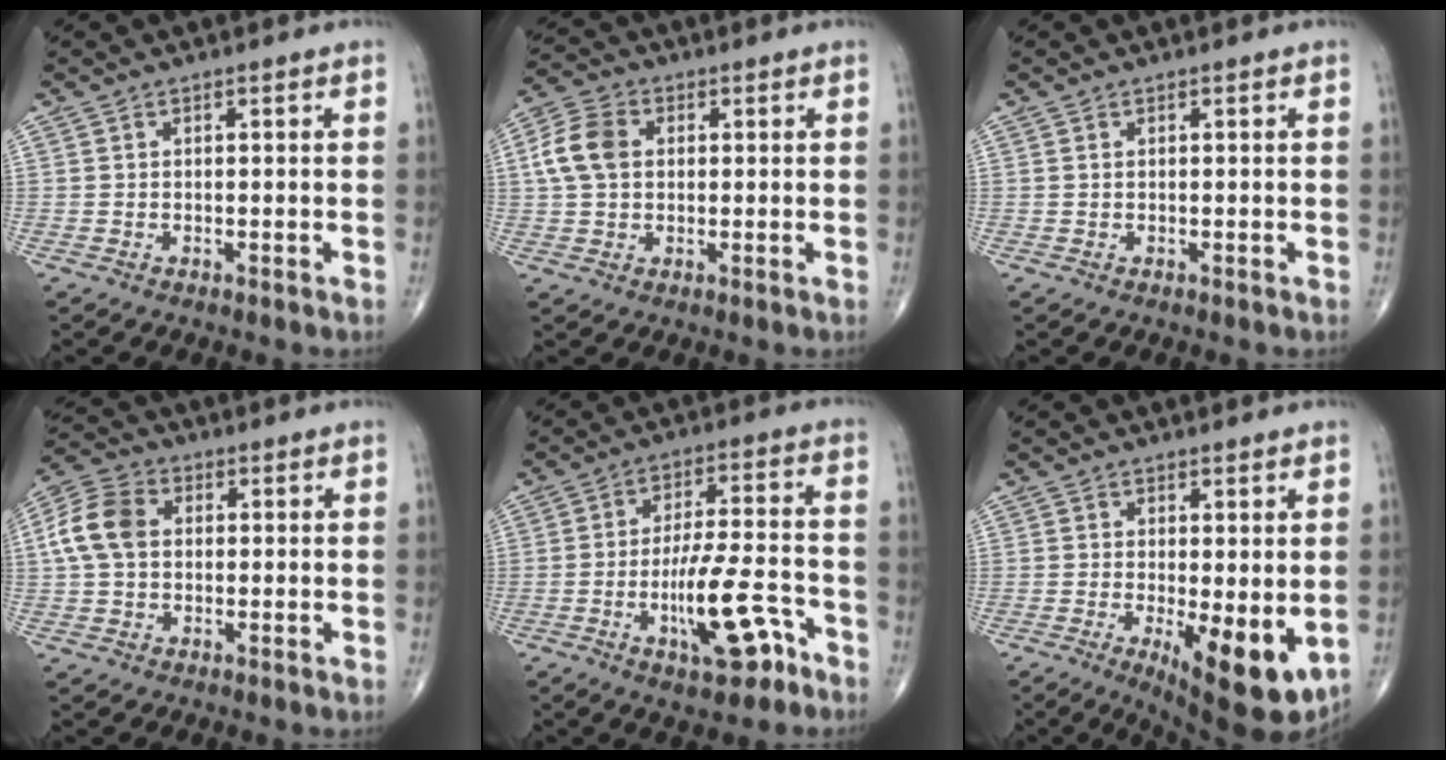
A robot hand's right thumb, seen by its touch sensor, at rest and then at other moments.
{"total": 8.2, "force": [1.3, 5.9, 5.4], "torque": [-0.107, 0.014, 0.020]}
{"total": 0.0}
{"total": 9.4, "force": [1.1, 6.8, 6.3], "torque": [-0.126, 0.023, 0.014]}
{"total": 12.9, "force": [-5.8, 4.2, 10.8], "torque": [-0.173, 0.035, -0.090]}
{"total": 11.3, "force": [-2.2, 4.0, 10.4], "torque": [-0.142, -0.026, -0.022]}